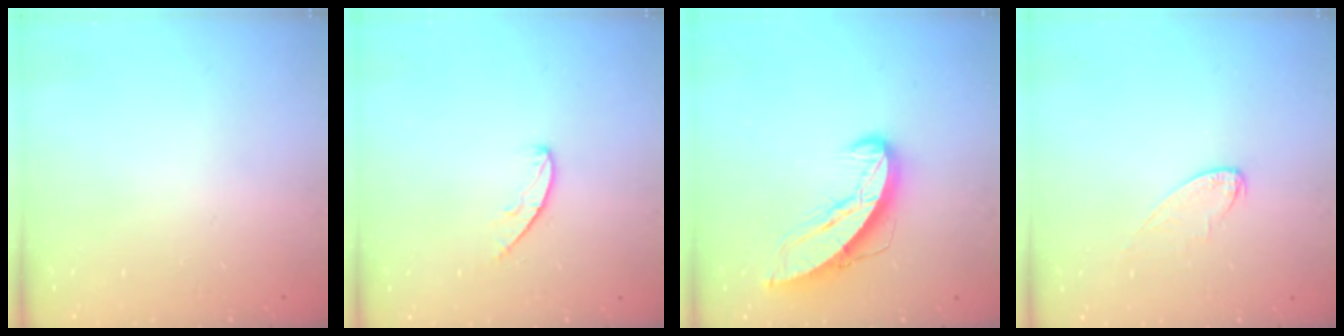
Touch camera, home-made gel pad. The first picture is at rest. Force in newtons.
{"total": 5.4, "press": 5.4, "slide": 0.5}
{"total": 10.0, "press": 9.9, "slide": 1.0}
{"total": 5.8, "press": 5.8, "slide": 0.5}